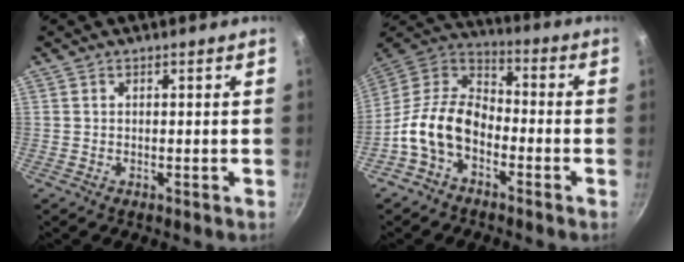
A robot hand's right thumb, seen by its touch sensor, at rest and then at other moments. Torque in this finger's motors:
{"motor_torque": [-0.10, 0.50, 1.05, -1.17, 0.23]}